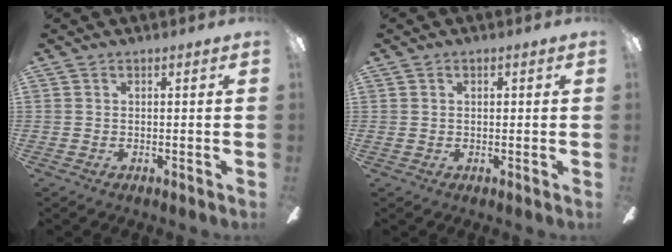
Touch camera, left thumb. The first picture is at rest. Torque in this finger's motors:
{"motor_torque": [0.06, -0.01, -0.28, -0.27, -0.05]}